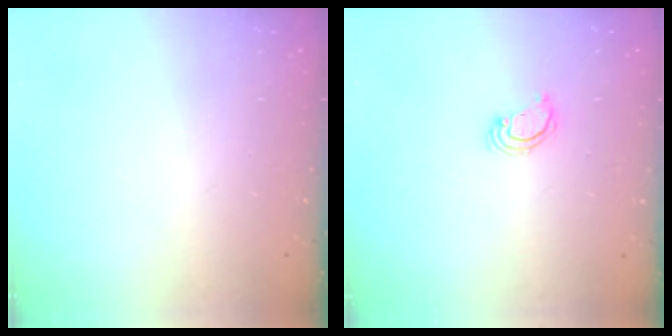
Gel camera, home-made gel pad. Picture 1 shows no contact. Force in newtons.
{"total": 2.6, "press": 2.6, "slide": 0.2}